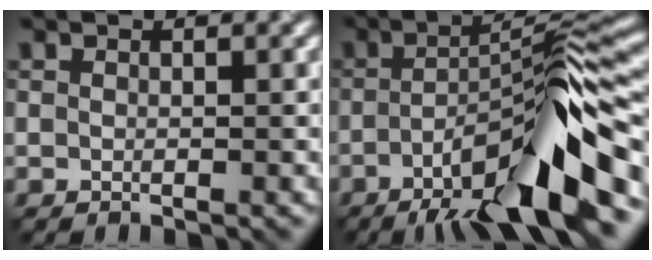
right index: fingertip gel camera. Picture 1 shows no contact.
{"total": 12.8, "force": [-6.0, 2.4, 11.1], "torque": [-0.159, 0.017, -0.102]}